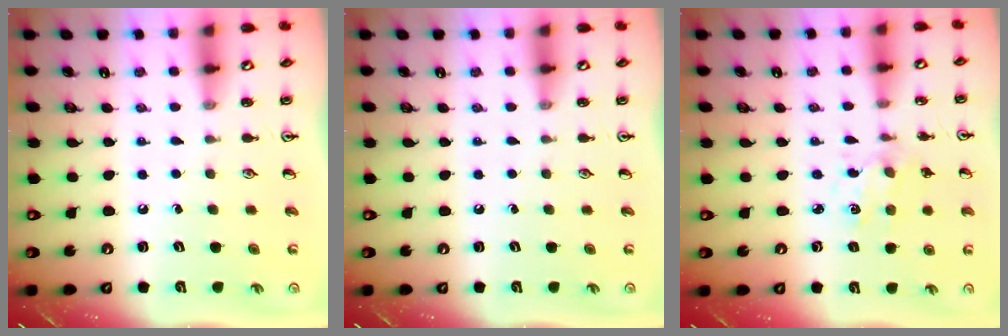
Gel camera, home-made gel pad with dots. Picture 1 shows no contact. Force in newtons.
{"total": 0.0}
{"total": 1.3, "press": 1.3, "slide": 0.1}